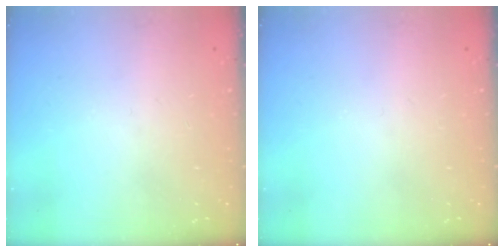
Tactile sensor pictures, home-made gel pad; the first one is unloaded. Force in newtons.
{"total": 0.0}